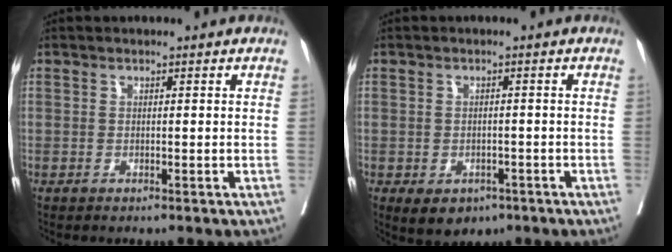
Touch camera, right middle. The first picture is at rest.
{"total": 5.7, "force": [-3.3, 3.8, 2.5], "torque": [-0.029, -0.001, -0.040]}